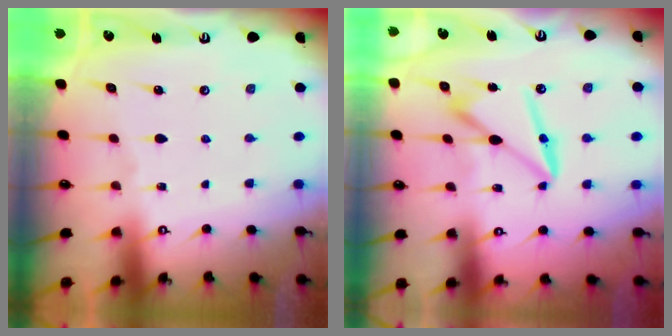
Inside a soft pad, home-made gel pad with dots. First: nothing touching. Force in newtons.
{"total": 10.0, "press": 9.9, "slide": 1.3}